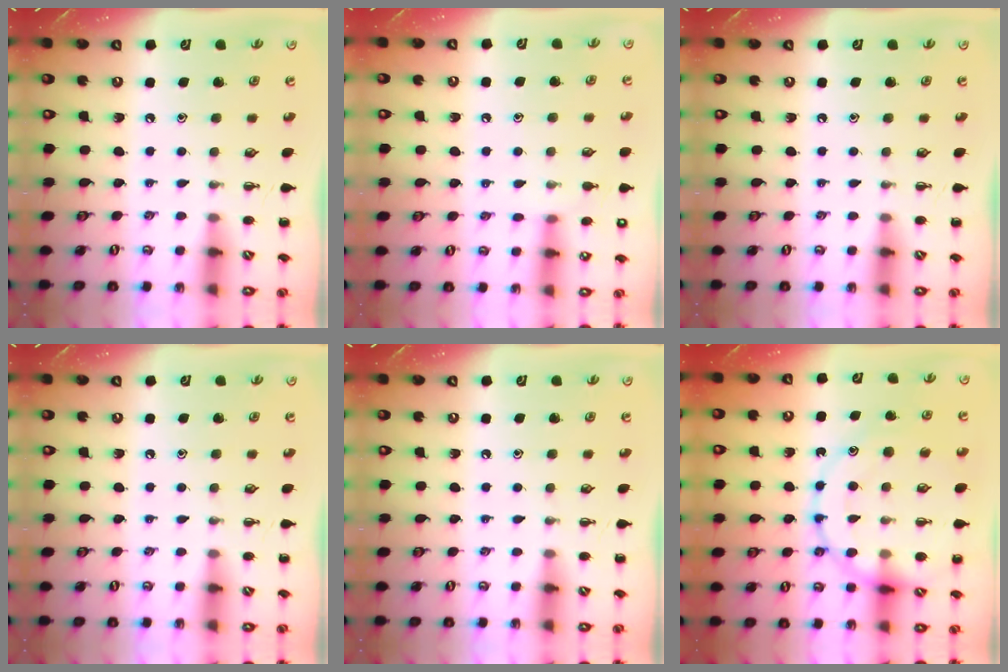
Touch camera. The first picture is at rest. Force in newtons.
{"total": 7.8, "press": 7.5, "slide": 2.1}
{"total": 0.0}
{"total": 0.0}
{"total": 0.0}
{"total": 19.5, "press": 19.3, "slide": 3.0}